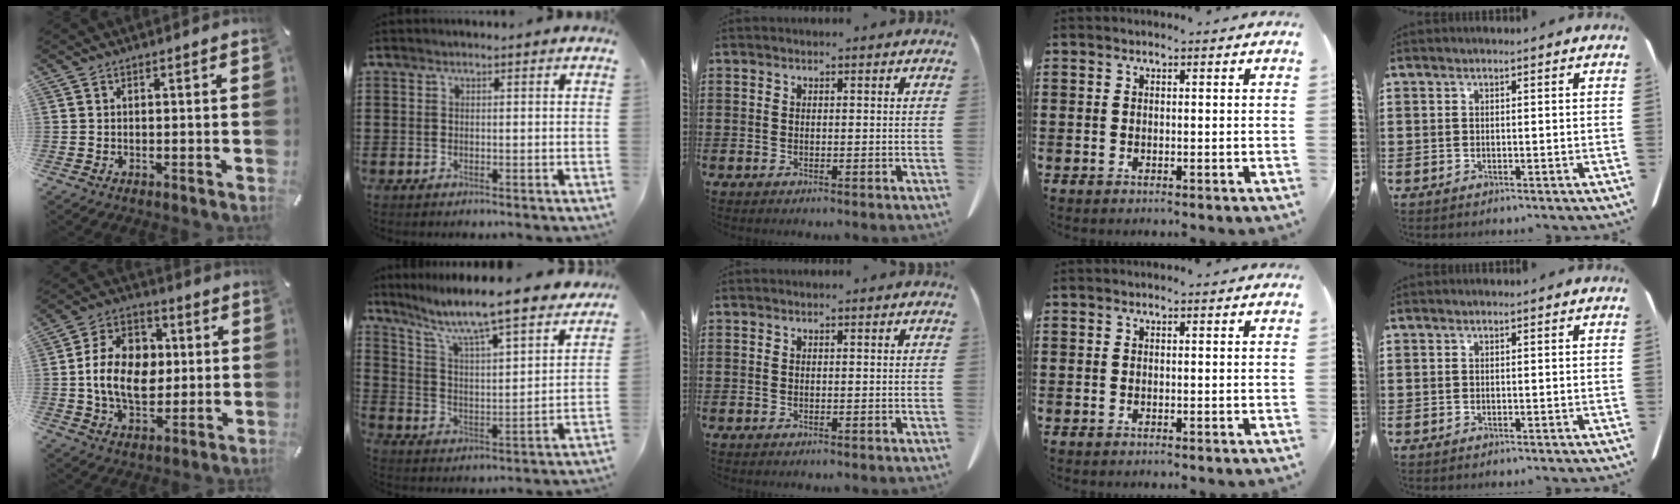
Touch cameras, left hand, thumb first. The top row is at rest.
{"thumb": {"total": 14.4, "force": [-0.2, 10.6, 9.6], "torque": [-0.189, 0.017, -0.004]}, "index": {"total": 7.9, "force": [7.0, 0.0, 3.8], "torque": [-0.103, -0.054, 0.114]}}